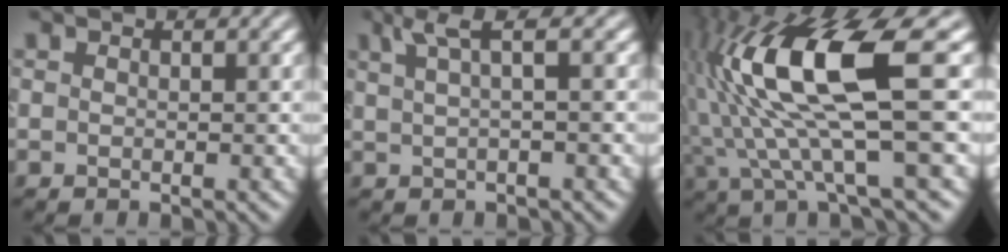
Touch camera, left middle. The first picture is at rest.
{"total": 2.6, "force": [1.4, 0.4, 2.2], "torque": [-0.037, 0.011, 0.026]}
{"total": 11.9, "force": [2.0, 2.9, 11.3], "torque": [-0.233, 0.011, 0.040]}